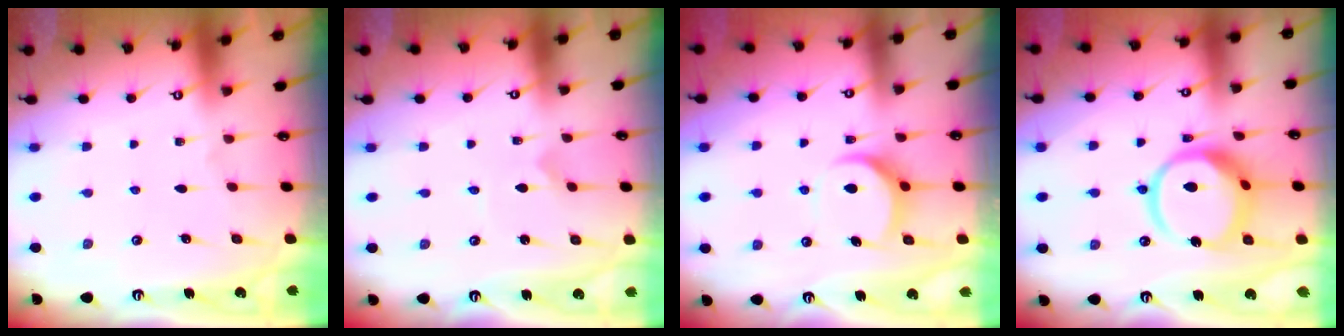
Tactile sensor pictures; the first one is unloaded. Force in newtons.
{"total": 1.2, "press": 1.2, "slide": 0.1}
{"total": 8.9, "press": 8.8, "slide": 0.9}
{"total": 14.0, "press": 13.9, "slide": 1.3}